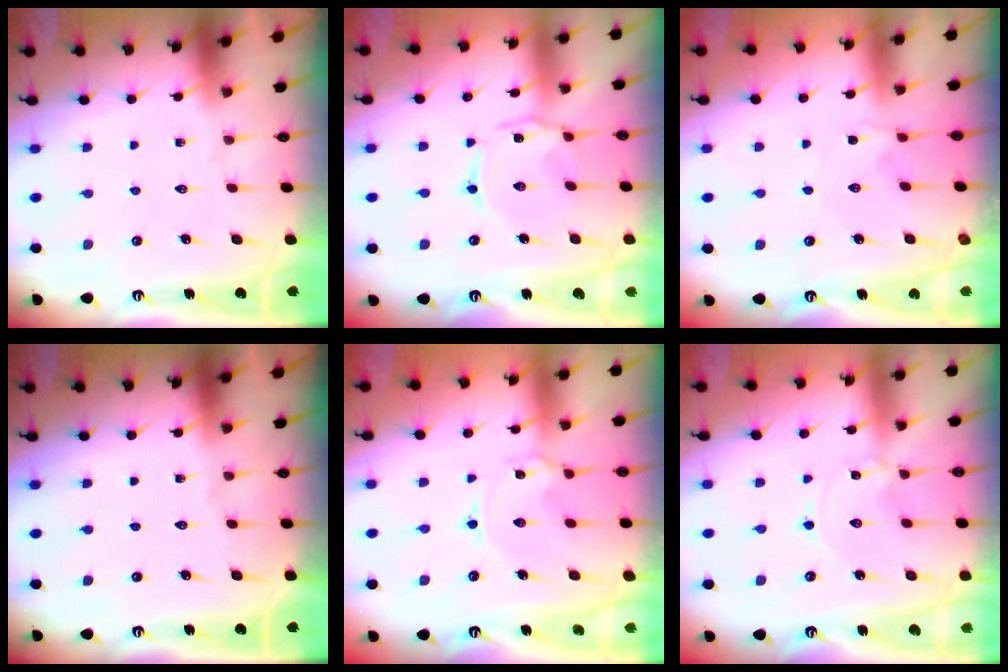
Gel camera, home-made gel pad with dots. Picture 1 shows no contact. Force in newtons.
{"total": 2.1, "press": 2.0, "slide": 0.4}
{"total": 1.8, "press": 1.7, "slide": 0.4}
{"total": 0.0}
{"total": 2.4, "press": 2.4, "slide": 0.4}
{"total": 0.0}